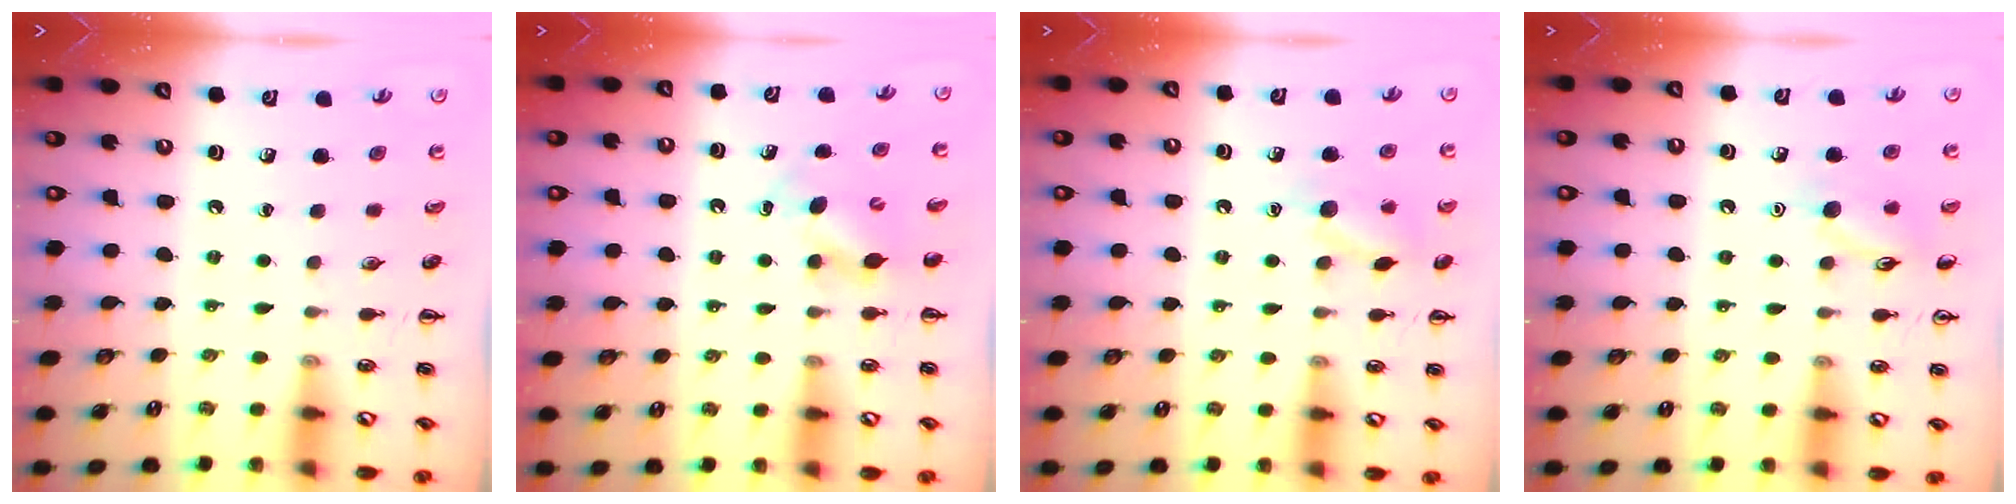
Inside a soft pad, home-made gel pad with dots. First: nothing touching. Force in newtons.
{"total": 5.5, "press": 5.4, "slide": 1.2}
{"total": 10.0, "press": 9.9, "slide": 1.5}
{"total": 9.2, "press": 9.2, "slide": 0.8}